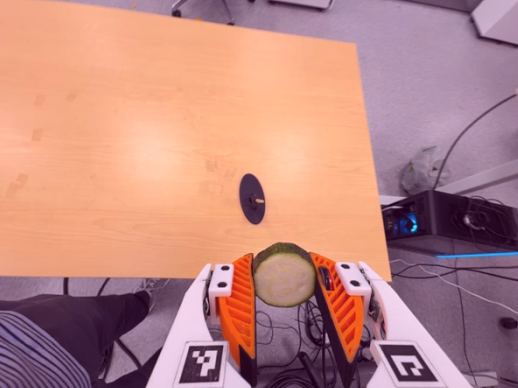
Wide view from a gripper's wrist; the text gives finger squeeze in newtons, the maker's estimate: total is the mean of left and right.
{"total": 11.6, "left": 12.0, "right": 11.1}